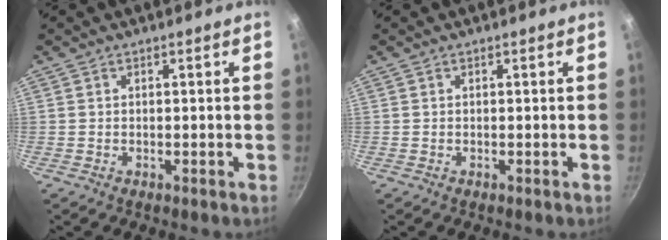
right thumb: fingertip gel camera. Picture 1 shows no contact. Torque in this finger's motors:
{"motor_torque": [-0.63, 0.53, 0.12, 0.08, 0.04]}